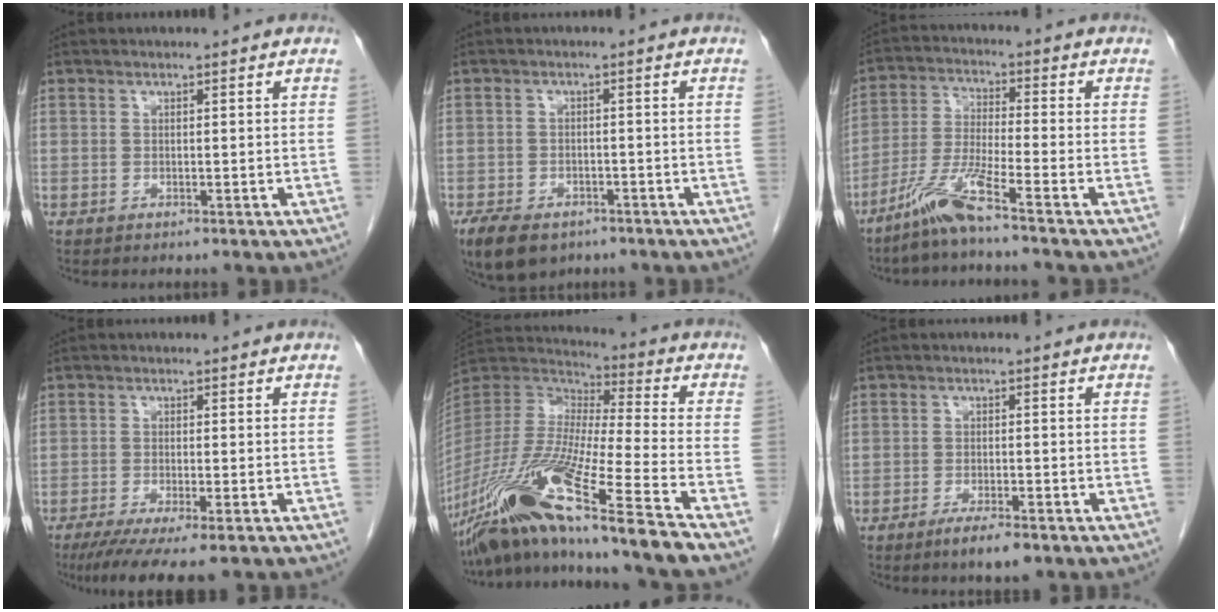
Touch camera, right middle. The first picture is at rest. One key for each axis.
{"total": 9.7, "fx": -6.6, "fy": 5.4, "fz": 4.7, "tx": -0.092, "ty": -0.004, "tz": -0.097}
{"total": 7.8, "fx": -5.6, "fy": -0.9, "fz": 5.2, "tx": -0.113, "ty": -0.023, "tz": -0.120}
{"total": 8.1, "fx": -5.7, "fy": 1.0, "fz": 5.7, "tx": -0.086, "ty": -0.019, "tz": -0.091}
{"total": 22.2, "fx": -15.5, "fy": -1.3, "fz": 15.8, "tx": -0.332, "ty": -0.055, "tz": -0.295}
{"total": 4.0, "fx": -2.7, "fy": 0.7, "fz": 2.9, "tx": -0.053, "ty": -0.005, "tz": -0.042}